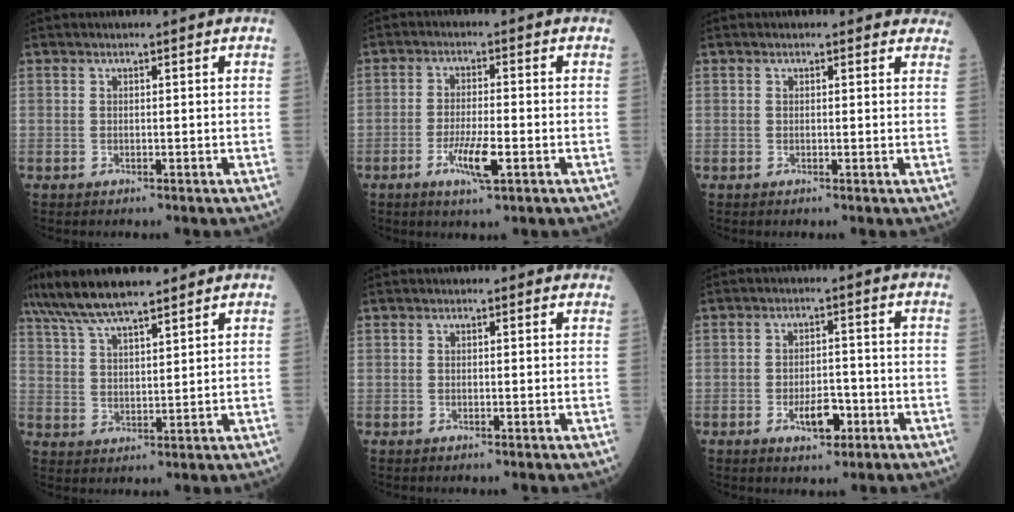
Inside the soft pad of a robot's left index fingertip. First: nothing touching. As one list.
[{"total": 5.4, "force": [-2.3, 0.6, 4.9], "torque": [-0.096, -0.007, -0.042]}, {"total": 3.7, "force": [3.4, 1.5, 0.5], "torque": [0.015, -0.002, 0.014]}, {"total": 11.6, "force": [9.5, 2.0, 6.3], "torque": [-0.126, 0.028, 0.176]}, {"total": 0.6, "force": [0.3, 0.5, 0.2], "torque": [-0.001, -0.001, -0.004]}, {"total": 5.0, "force": [-2.3, 2.2, 3.9], "torque": [-0.064, 0.002, -0.034]}]